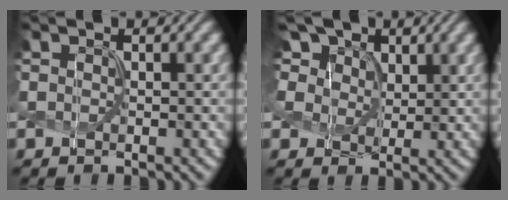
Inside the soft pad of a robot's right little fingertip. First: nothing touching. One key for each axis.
{"total": 8.8, "fx": 5.0, "fy": 5.8, "fz": 4.4, "tx": -0.111, "ty": 0.020, "tz": 0.074}